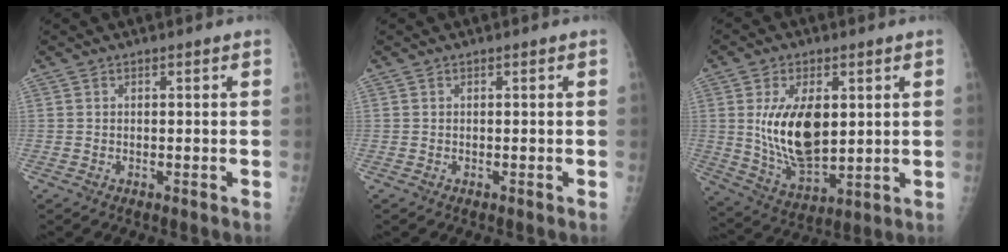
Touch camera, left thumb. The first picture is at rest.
{"total": 0.0}
{"total": 14.6, "force": [2.4, 7.9, 12.0], "torque": [-0.196, -0.021, 0.058]}